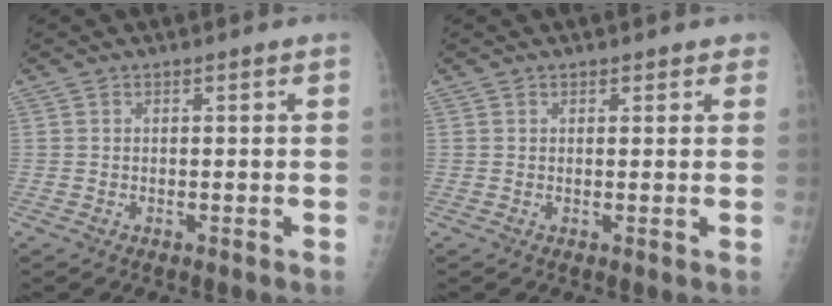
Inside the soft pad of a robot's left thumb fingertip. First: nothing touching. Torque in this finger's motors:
{"motor_torque": [-0.58, -0.03, -0.20, -0.02, -0.02]}